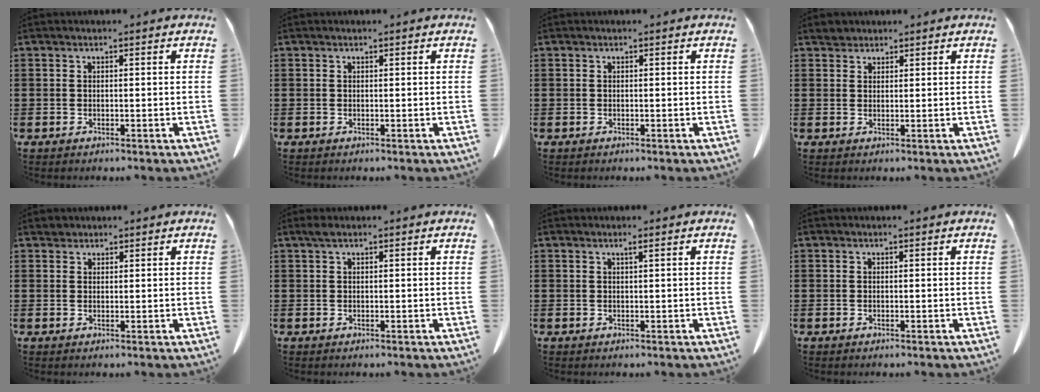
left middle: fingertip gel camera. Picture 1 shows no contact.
{"total": 0.0}
{"total": 0.0}
{"total": 1.6, "force": [1.4, 0.6, 0.0], "torque": [-0.004, 0.004, 0.029]}
{"total": 1.1, "force": [1.0, 0.5, 0.1], "torque": [-0.005, 0.002, 0.021]}
{"total": 0.9, "force": [0.4, 0.2, 0.8], "torque": [-0.017, 0.003, 0.007]}
{"total": 0.8, "force": [0.4, -0.1, 0.7], "torque": [-0.011, -0.003, 0.008]}
{"total": 0.0}